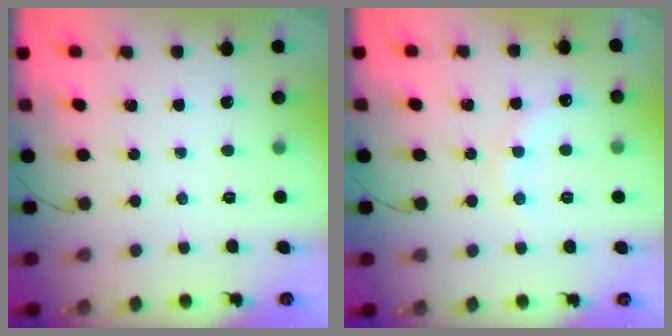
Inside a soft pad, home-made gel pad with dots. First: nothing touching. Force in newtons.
{"total": 8.0, "press": 7.8, "slide": 1.3}